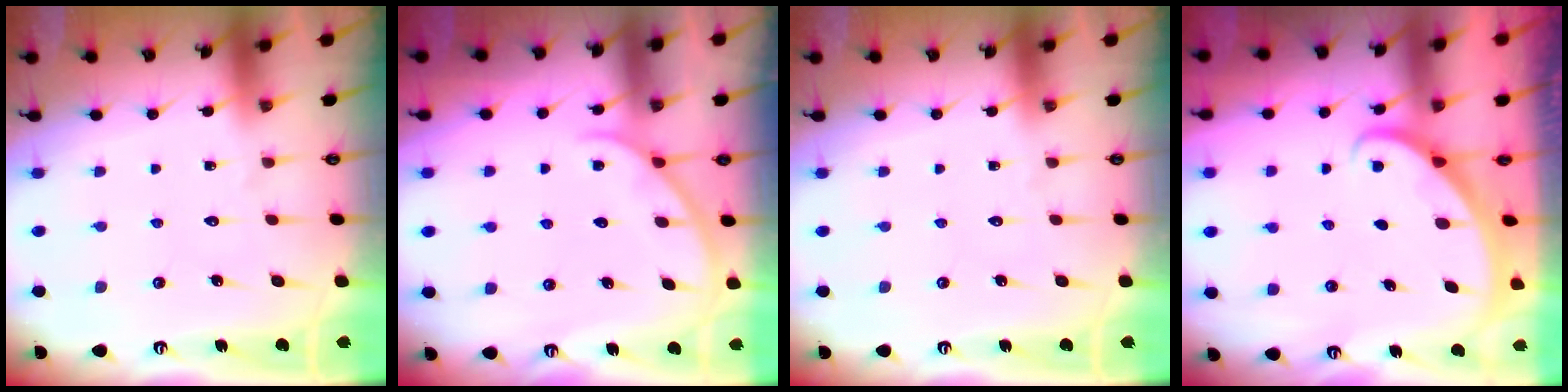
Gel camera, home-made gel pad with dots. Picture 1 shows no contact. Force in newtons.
{"total": 1.2, "press": 1.1, "slide": 0.2}
{"total": 0.0}
{"total": 2.1, "press": 2.1, "slide": 0.1}